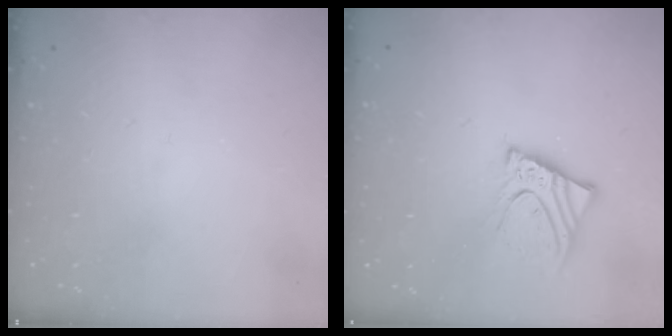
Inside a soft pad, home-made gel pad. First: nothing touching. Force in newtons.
{"total": 10.2, "press": 10.1, "slide": 1.2}